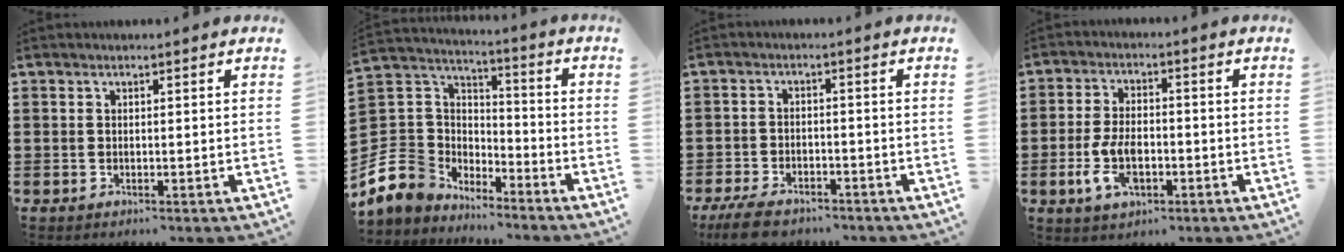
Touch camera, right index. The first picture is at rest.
{"total": 8.4, "force": [-4.6, 6.9, 0.8], "torque": [-0.075, 0.001, -0.093]}
{"total": 4.3, "force": [-3.8, 1.1, 1.5], "torque": [-0.040, 0.002, -0.078]}
{"total": 6.7, "force": [-2.0, 3.5, 5.3], "torque": [-0.127, -0.003, -0.042]}